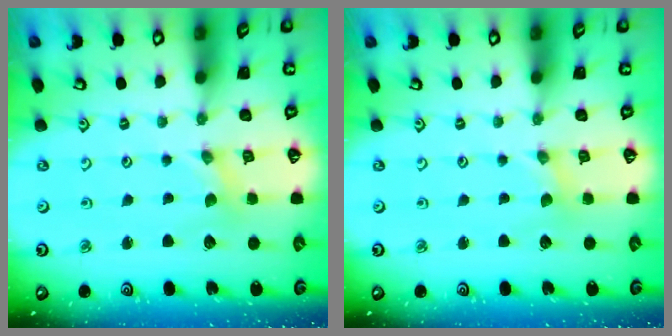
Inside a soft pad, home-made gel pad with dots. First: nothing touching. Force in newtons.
{"total": 0.0}